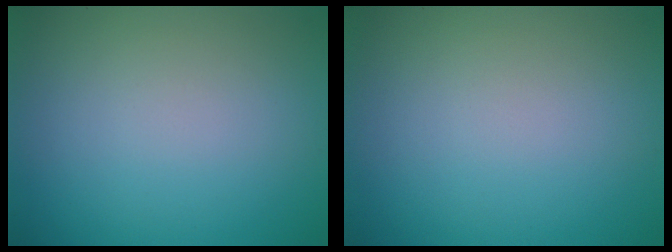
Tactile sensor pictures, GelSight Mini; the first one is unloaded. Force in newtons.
{"total": 0.0}